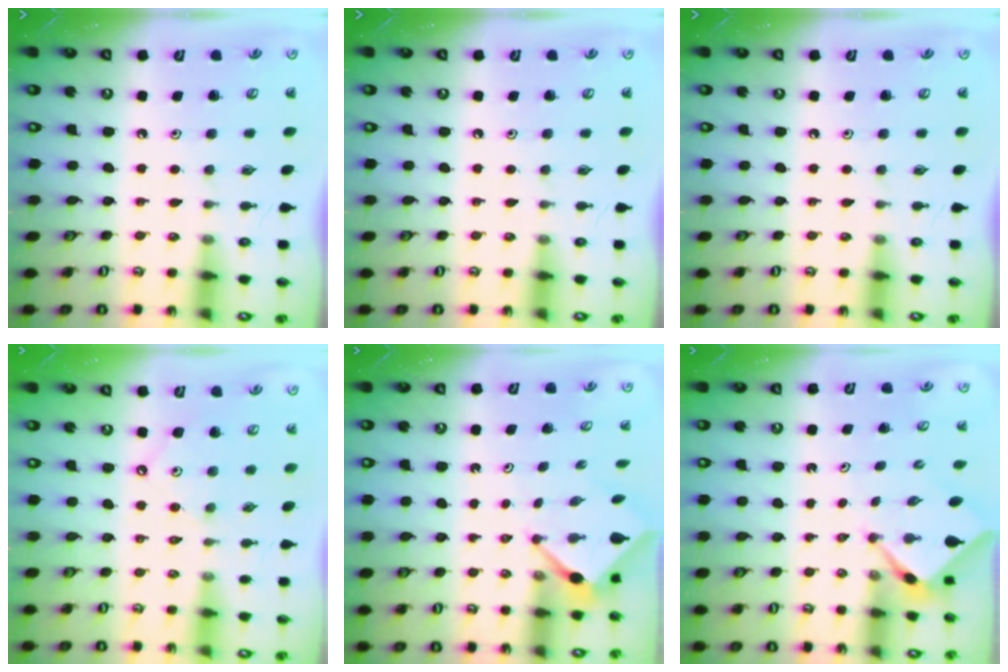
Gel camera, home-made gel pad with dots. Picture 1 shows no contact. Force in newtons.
{"total": 0.0}
{"total": 0.0}
{"total": 2.4, "press": 2.3, "slide": 0.5}
{"total": 2.9, "press": 2.9, "slide": 0.1}
{"total": 2.2, "press": 2.2, "slide": 0.2}